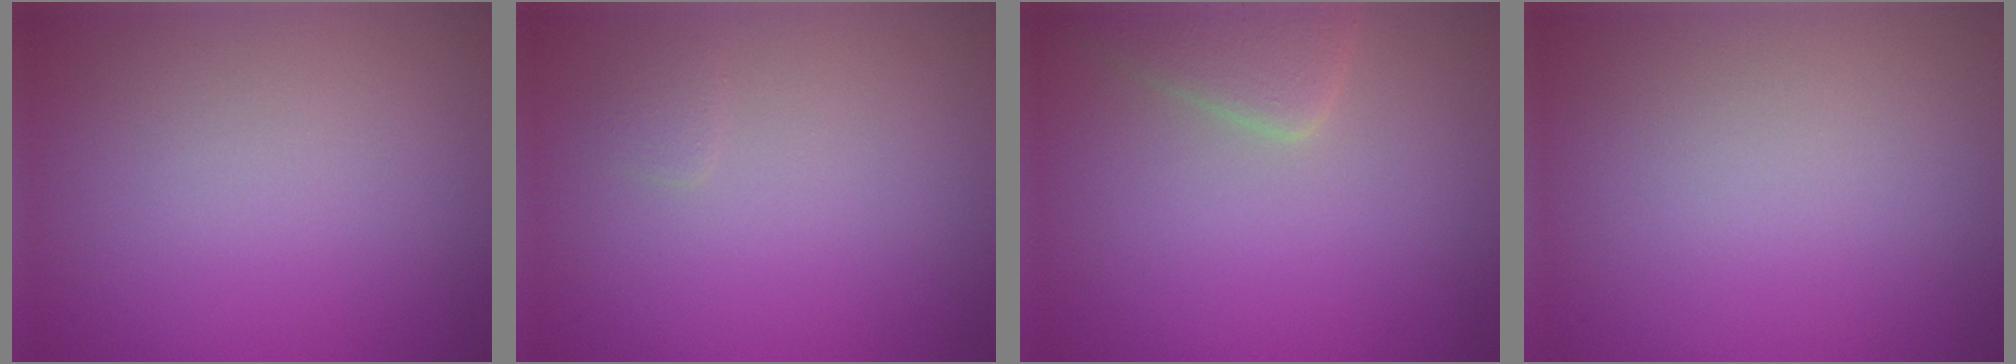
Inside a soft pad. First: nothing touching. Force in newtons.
{"total": 0.6, "press": 0.6, "slide": 0.0}
{"total": 2.9, "press": 2.9, "slide": 0.3}
{"total": 0.0}